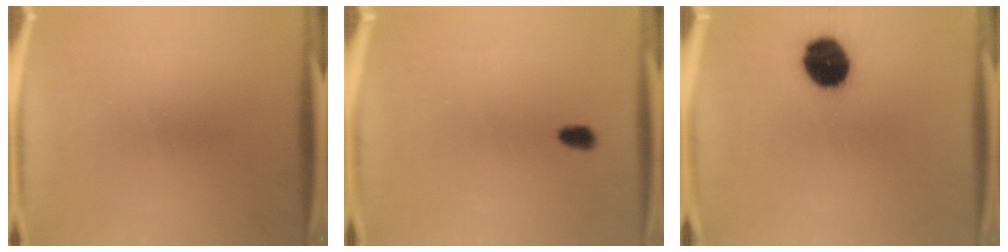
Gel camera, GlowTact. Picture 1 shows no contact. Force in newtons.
{"total": 2.2}
{"total": 11.9}